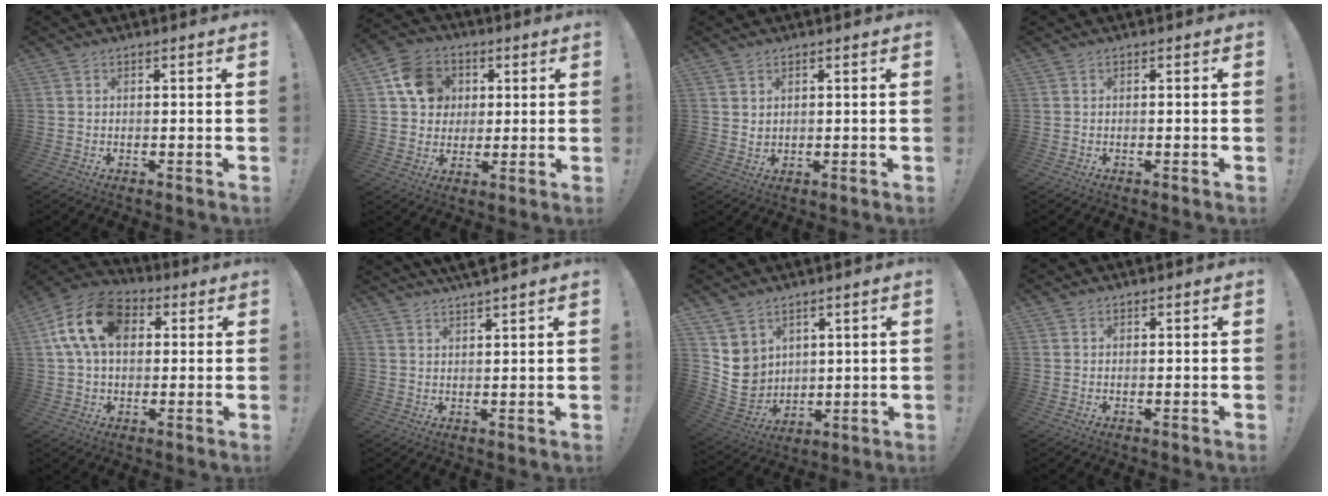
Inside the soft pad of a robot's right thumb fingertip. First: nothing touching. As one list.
[{"total": 12.5, "force": [3.8, 10.8, 5.1], "torque": [-0.063, -0.003, 0.079]}, {"total": 2.4, "force": [1.5, 1.7, 0.7], "torque": [-0.001, -0.010, 0.025]}, {"total": 0.0}, {"total": 16.2, "force": [4.1, 11.1, 11.1], "torque": [-0.190, 0.009, 0.078]}, {"total": 4.2, "force": [3.8, -0.2, 1.8], "torque": [-0.035, -0.022, 0.068]}, {"total": 8.5, "force": [4.0, 7.3, 1.9], "torque": [-0.041, -0.039, 0.085]}, {"total": 0.7, "force": [0.6, 0.3, 0.1], "torque": [0.005, -0.004, 0.011]}]